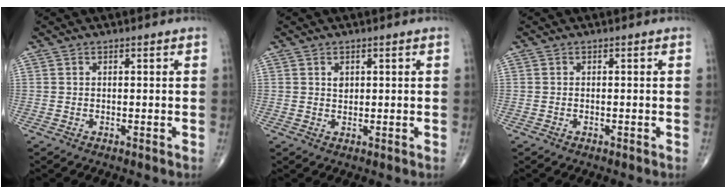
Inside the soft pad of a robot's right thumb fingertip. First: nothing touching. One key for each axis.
{"total": 1.5, "fx": 0.6, "fy": 1.1, "fz": 0.9, "tx": -0.009, "ty": -0.004, "tz": 0.012}
{"total": 0.0}